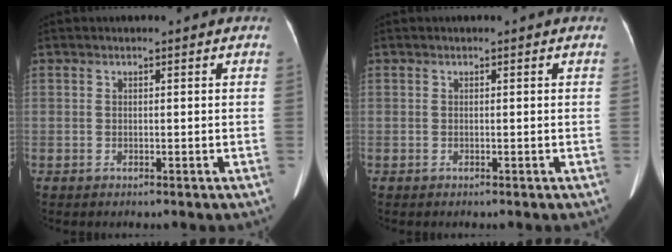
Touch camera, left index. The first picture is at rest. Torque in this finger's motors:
{"motor_torque": [-0.01, 0.01, 0.07, 0.02]}